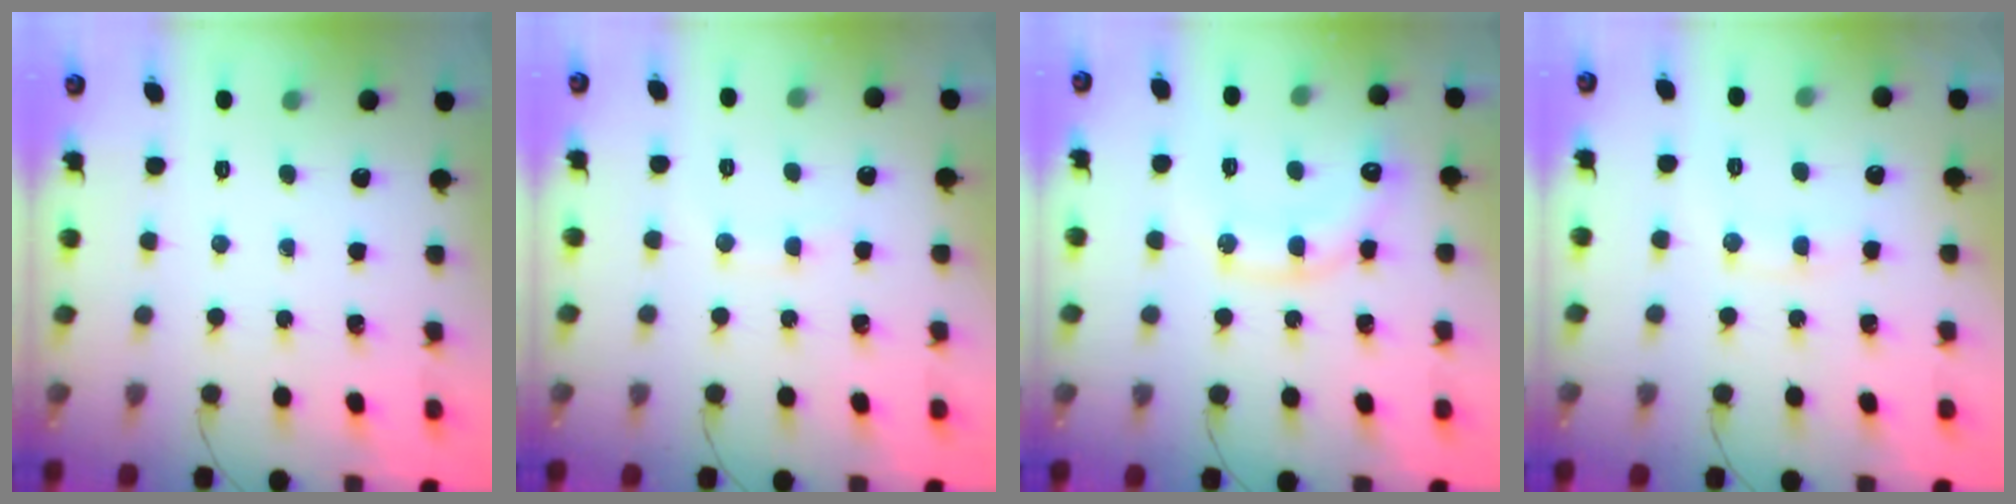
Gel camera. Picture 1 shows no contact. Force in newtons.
{"total": 3.7, "press": 3.6, "slide": 0.9}
{"total": 13.3, "press": 13.3, "slide": 0.9}
{"total": 9.0, "press": 8.9, "slide": 1.2}